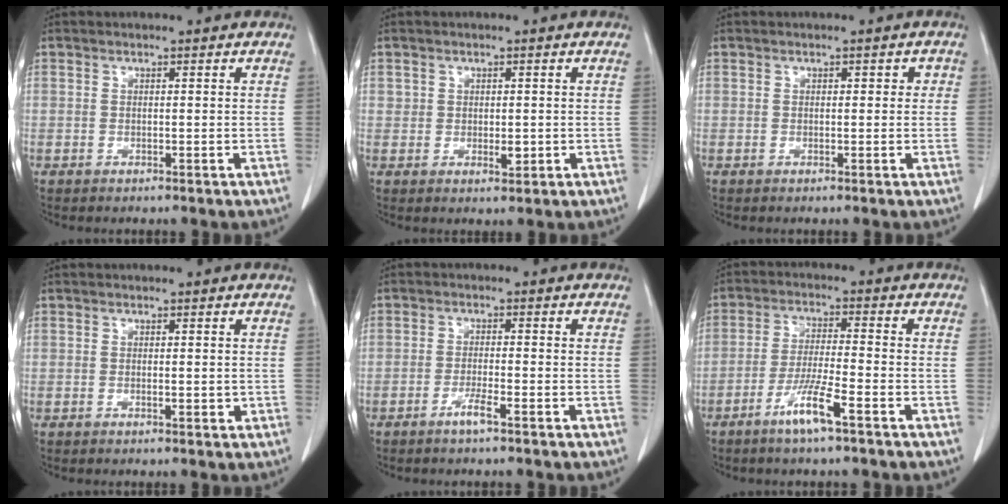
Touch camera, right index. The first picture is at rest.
{"total": 1.9, "force": [0.0, 1.4, 1.4], "torque": [-0.017, -0.003, 0.002]}
{"total": 1.6, "force": [0.3, 1.1, 1.2], "torque": [-0.013, 0.016, 0.004]}
{"total": 1.1, "force": [-0.1, 0.3, 1.0], "torque": [-0.014, -0.003, 0.000]}
{"total": 2.6, "force": [-1.7, -0.2, 2.0], "torque": [-0.040, -0.002, -0.034]}
{"total": 6.8, "force": [-4.0, -0.1, 5.4], "torque": [-0.107, -0.008, -0.079]}